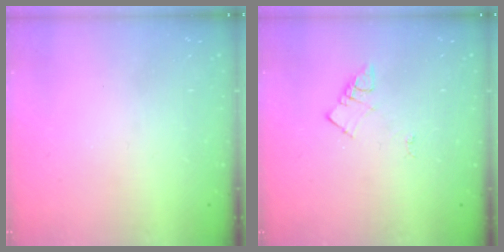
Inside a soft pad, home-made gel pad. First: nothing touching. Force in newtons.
{"total": 4.5, "press": 4.5, "slide": 0.5}